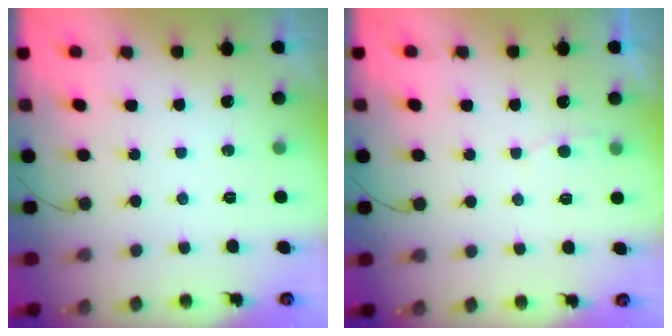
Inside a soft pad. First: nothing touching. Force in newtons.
{"total": 2.5, "press": 2.5, "slide": 0.3}